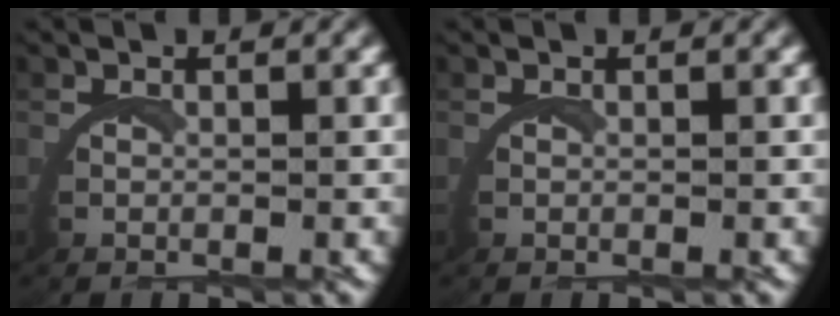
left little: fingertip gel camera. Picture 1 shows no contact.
{"total": 0.0}